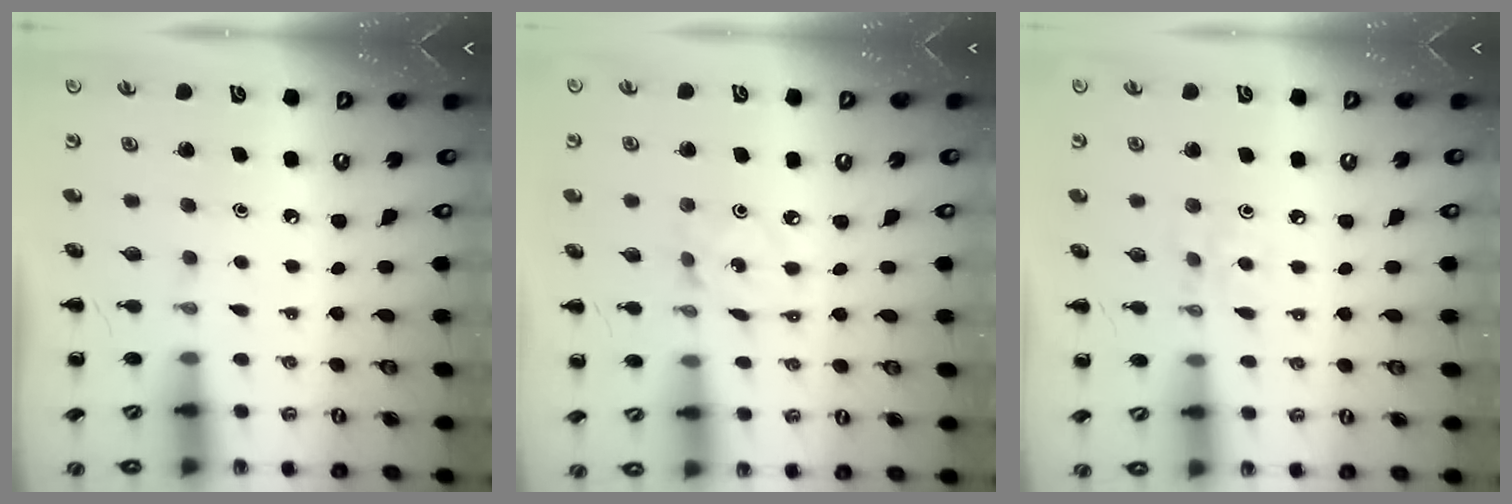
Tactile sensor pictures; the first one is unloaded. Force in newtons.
{"total": 2.2, "press": 2.1, "slide": 0.5}
{"total": 4.4, "press": 4.0, "slide": 1.7}